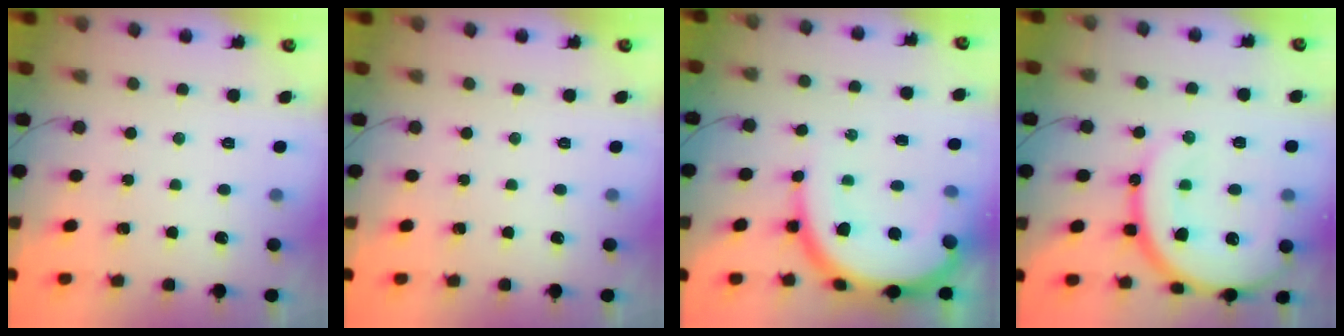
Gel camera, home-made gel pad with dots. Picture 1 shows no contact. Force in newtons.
{"total": 0.0}
{"total": 16.4, "press": 16.4, "slide": 1.5}
{"total": 19.5, "press": 19.4, "slide": 2.0}